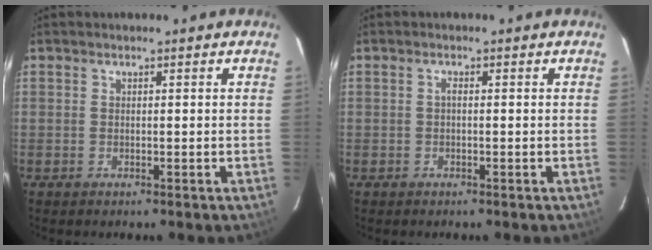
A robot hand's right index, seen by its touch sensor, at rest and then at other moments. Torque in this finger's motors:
{"motor_torque": [0.14, -0.09, 0.10, 0.03]}